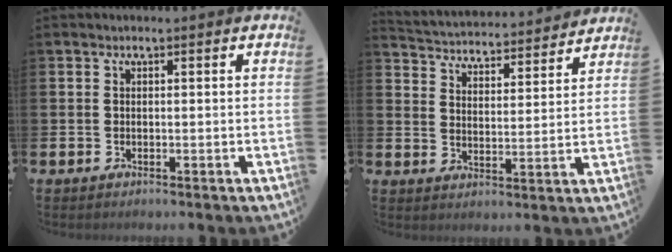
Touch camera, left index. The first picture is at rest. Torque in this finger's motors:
{"motor_torque": [0.83, -1.31, 0.29, 0.05]}